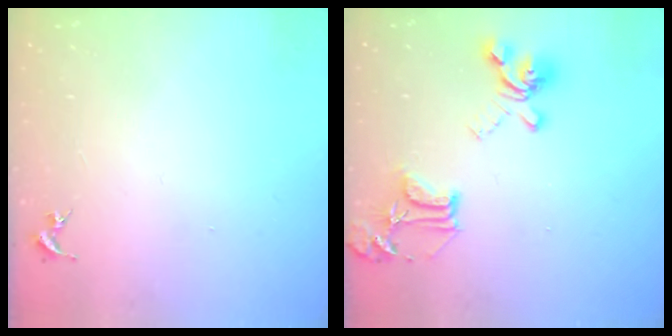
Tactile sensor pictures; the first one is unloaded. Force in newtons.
{"total": 17.0, "press": 17.0, "slide": 1.4}